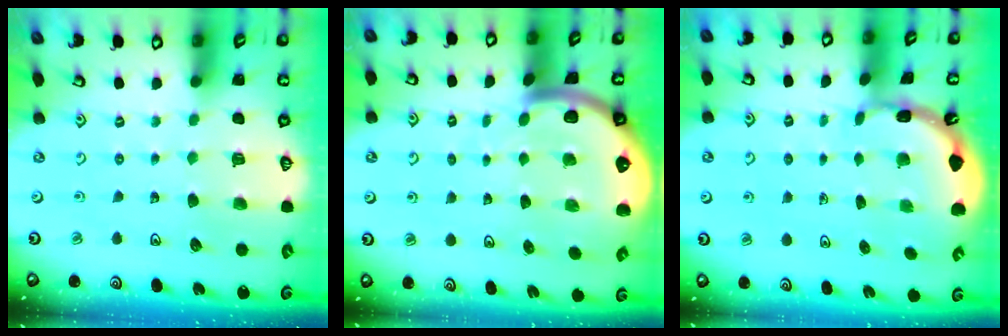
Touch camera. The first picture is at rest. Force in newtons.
{"total": 5.2, "press": 5.2, "slide": 0.6}
{"total": 1.8, "press": 1.8, "slide": 0.1}